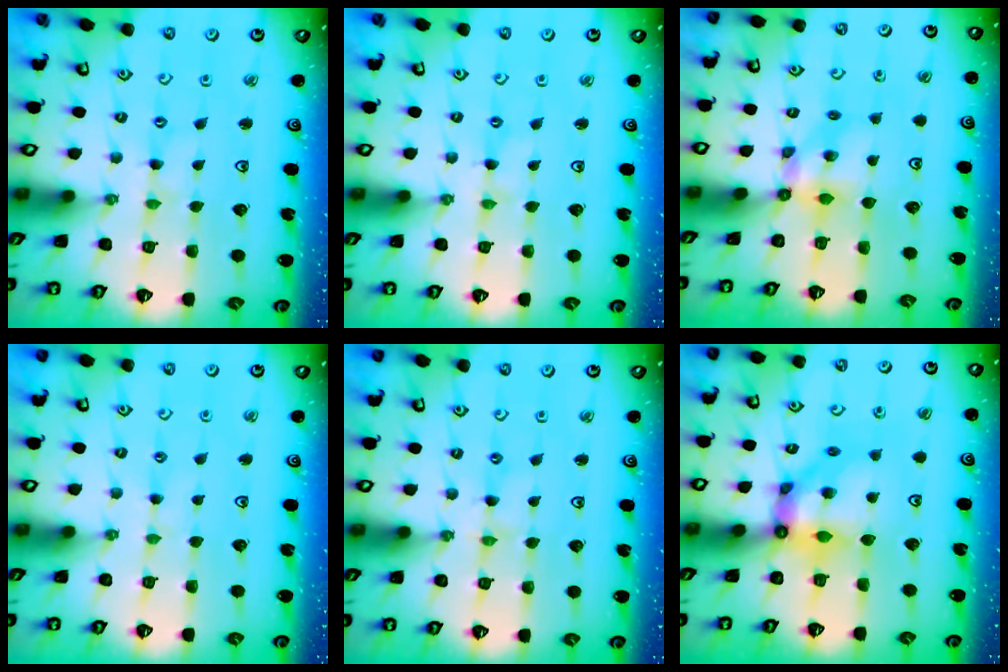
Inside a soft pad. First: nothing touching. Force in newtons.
{"total": 0.0}
{"total": 5.1, "press": 5.1, "slide": 0.4}
{"total": 0.6, "press": 0.6, "slide": 0.2}
{"total": 0.0}
{"total": 9.0, "press": 9.0, "slide": 1.1}